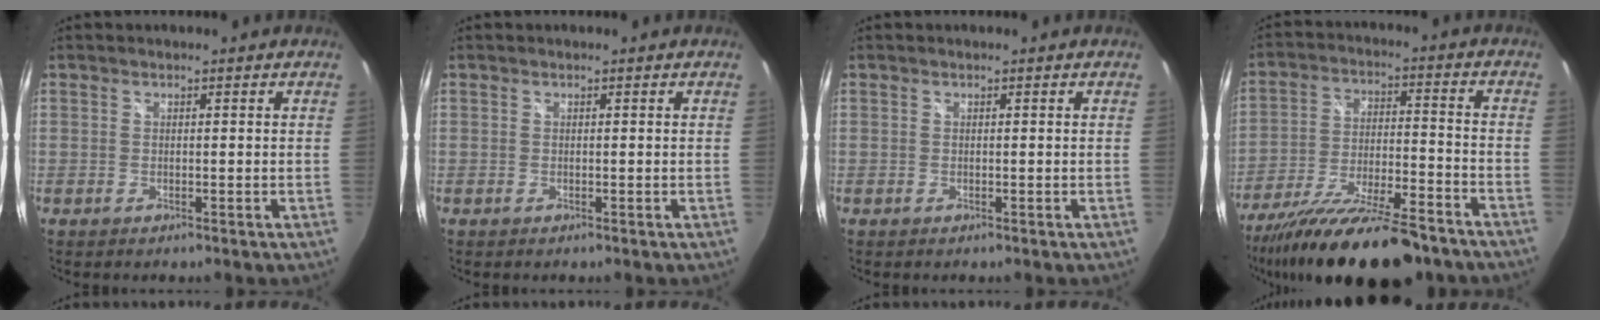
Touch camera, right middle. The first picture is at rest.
{"total": 0.0}
{"total": 0.0}
{"total": 22.9, "force": [-18.2, 5.0, 13.0], "torque": [-0.239, -0.051, -0.285]}